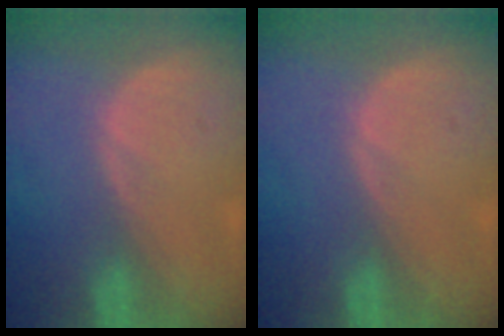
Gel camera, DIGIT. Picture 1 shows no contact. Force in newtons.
{"total": 0.0}